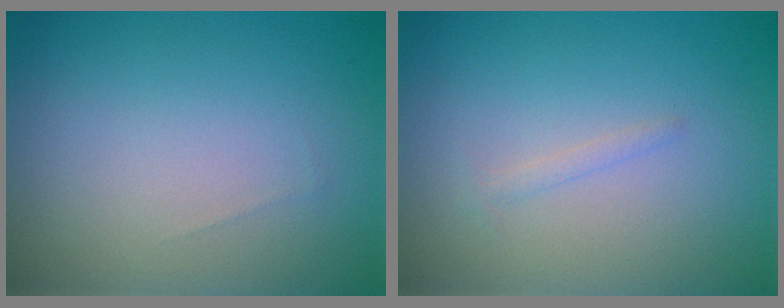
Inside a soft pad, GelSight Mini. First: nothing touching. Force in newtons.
{"total": 0.7, "press": 0.7, "slide": 0.1}